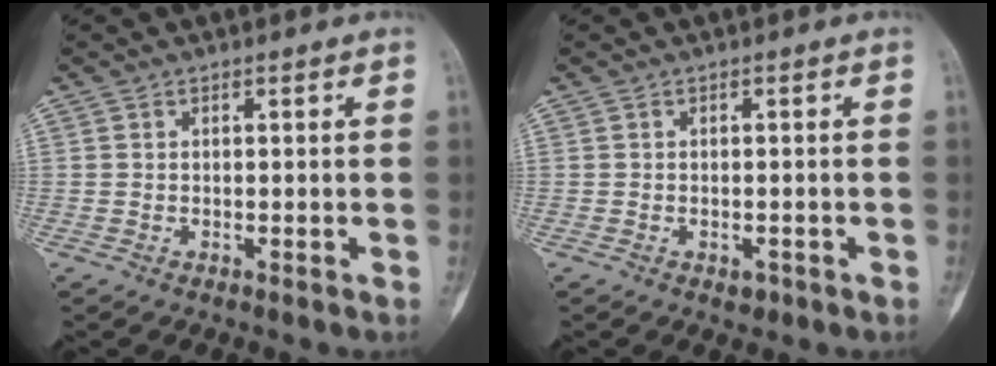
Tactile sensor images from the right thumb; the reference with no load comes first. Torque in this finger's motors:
{"motor_torque": [0.69, 0.29, 0.32, -0.47, 0.06]}